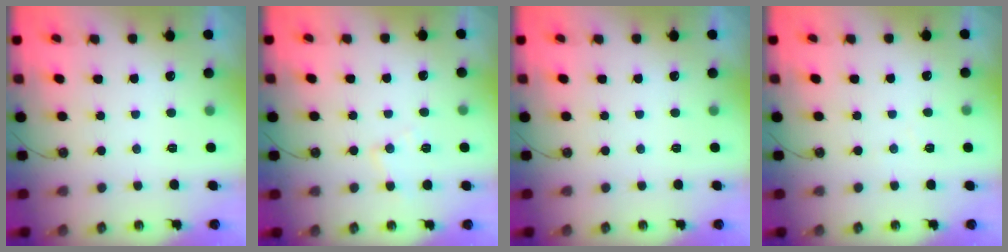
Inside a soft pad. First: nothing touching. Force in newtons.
{"total": 7.2, "press": 7.2, "slide": 0.5}
{"total": 0.0}
{"total": 2.9, "press": 2.9, "slide": 0.5}